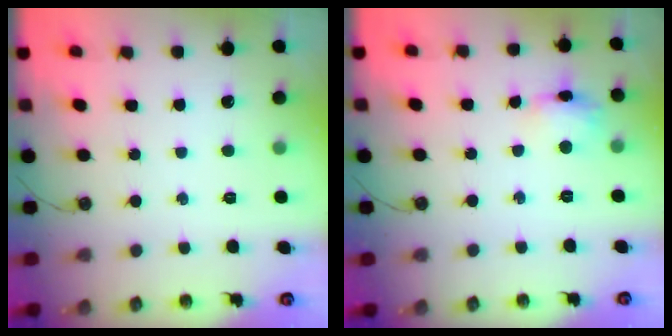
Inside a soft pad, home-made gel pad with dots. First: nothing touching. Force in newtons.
{"total": 9.3, "press": 9.3, "slide": 0.7}